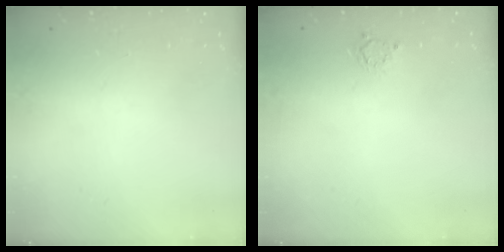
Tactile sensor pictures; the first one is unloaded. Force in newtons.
{"total": 2.6, "press": 2.6, "slide": 0.3}